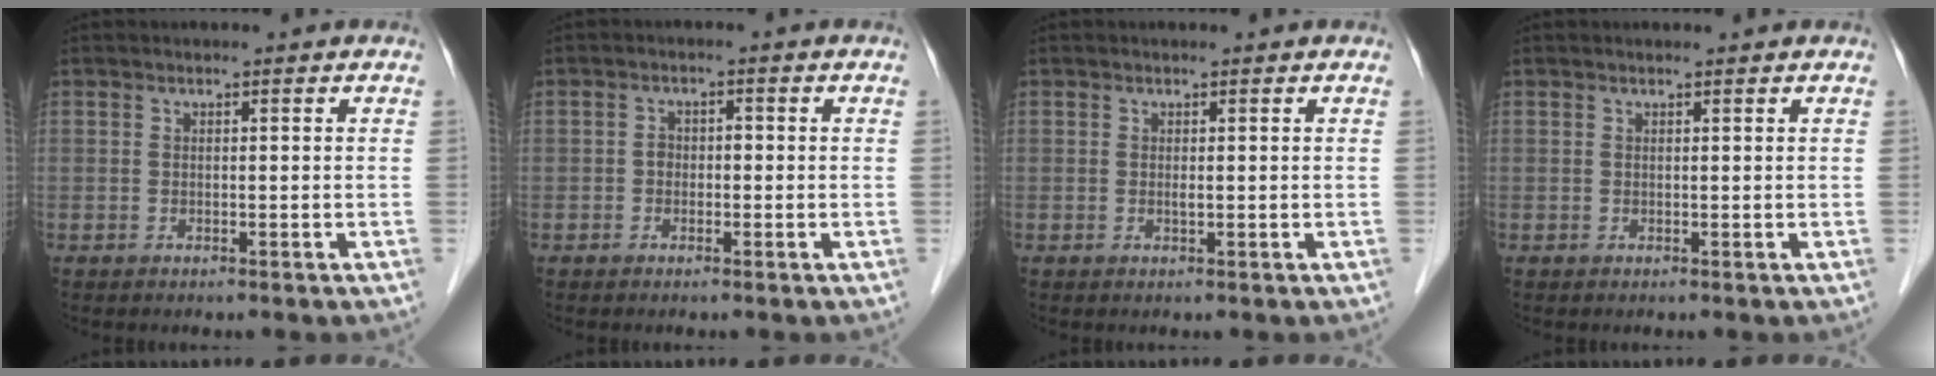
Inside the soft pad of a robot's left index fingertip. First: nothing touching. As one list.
[{"total": 1.6, "force": [-0.4, 1.3, 0.9], "torque": [-0.011, 0.008, -0.009]}, {"total": 0.5, "force": [0.1, 0.0, 0.5], "torque": [-0.011, -0.002, 0.000]}, {"total": 1.1, "force": [1.0, 0.0, 0.4], "torque": [-0.008, 0.008, 0.014]}]